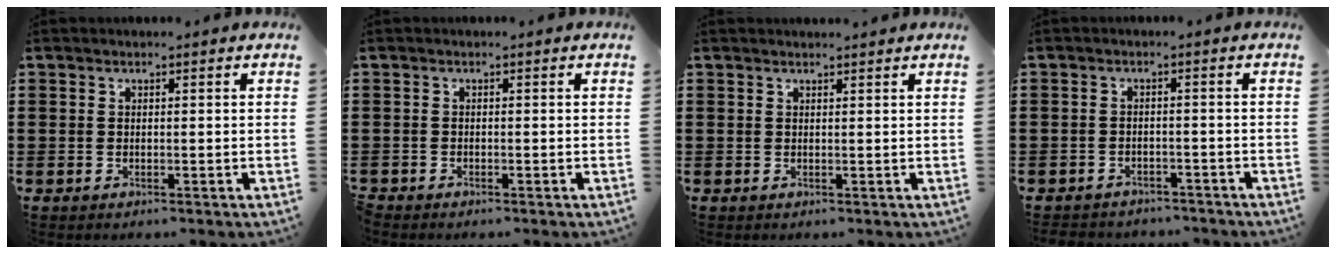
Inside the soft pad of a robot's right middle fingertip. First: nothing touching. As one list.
[{"total": 0.6, "force": [-0.6, 0.0, 0.1], "torque": [-0.003, -0.003, -0.011]}, {"total": 0.6, "force": [0.6, -0.1, 0.0], "torque": [-0.002, -0.003, 0.012]}, {"total": 2.2, "force": [-2.1, 0.4, -0.2], "torque": [-0.003, -0.001, -0.047]}]